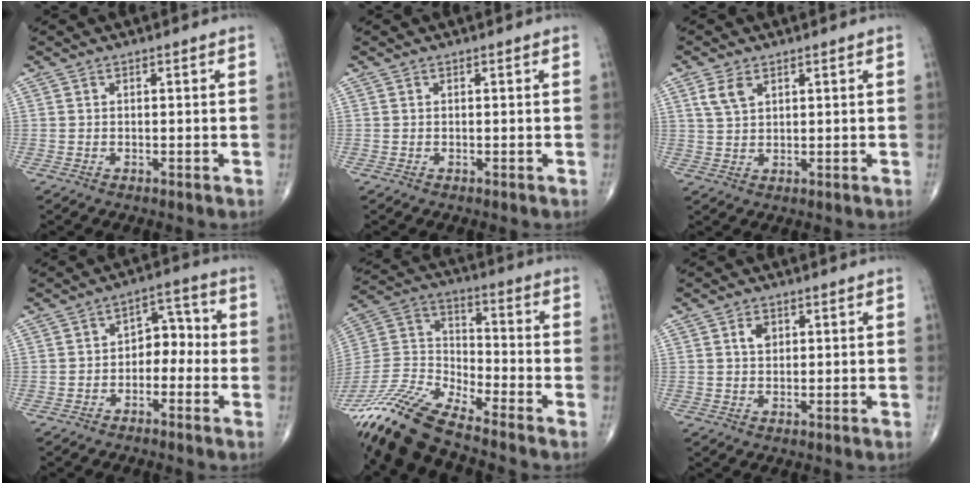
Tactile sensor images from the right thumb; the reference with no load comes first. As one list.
[{"total": 0.0}, {"total": 3.9, "force": [2.0, 2.2, 2.5], "torque": [-0.048, -0.001, 0.045]}, {"total": 6.3, "force": [-1.5, 4.4, 4.2], "torque": [-0.029, 0.039, -0.039]}, {"total": 14.3, "force": [-13.1, 1.3, 5.8], "torque": [-0.127, 0.062, -0.260]}, {"total": 2.6, "force": [0.9, 1.8, 1.6], "torque": [-0.020, -0.002, 0.014]}]